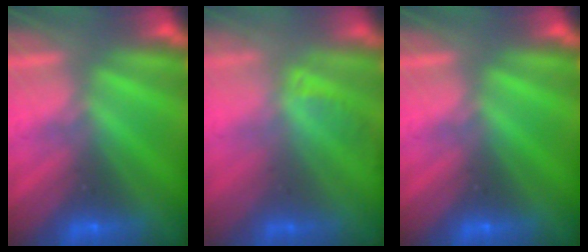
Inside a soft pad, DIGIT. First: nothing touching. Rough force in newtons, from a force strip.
{"total": 1.1}
{"total": 0.0}